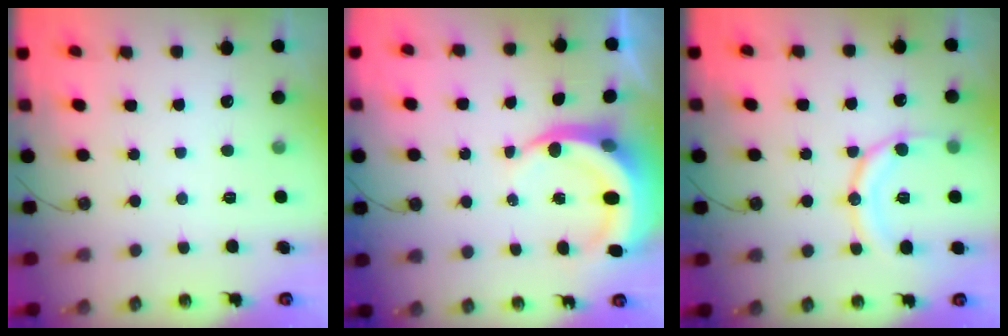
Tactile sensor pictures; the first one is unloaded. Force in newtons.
{"total": 7.7, "press": 7.7, "slide": 1.1}
{"total": 12.2, "press": 12.1, "slide": 1.4}